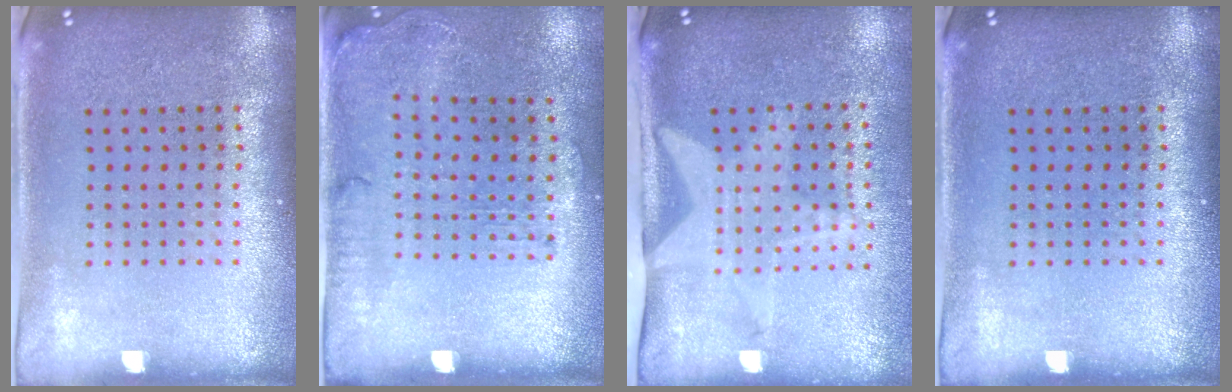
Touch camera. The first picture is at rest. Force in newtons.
{"total": 1.6, "press": 1.3, "slide": 1.0}
{"total": 2.0, "press": 1.5, "slide": 1.4}
{"total": 0.0}